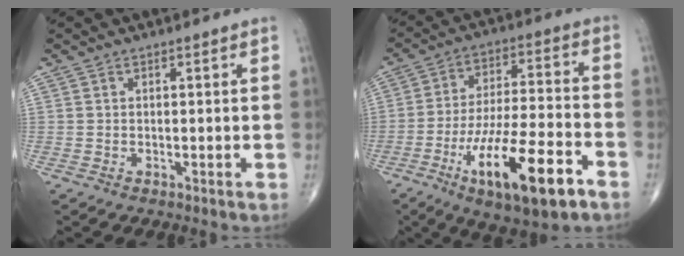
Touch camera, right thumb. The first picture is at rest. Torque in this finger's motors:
{"motor_torque": [2.45, 2.15, 1.35, -1.42, 0.63]}